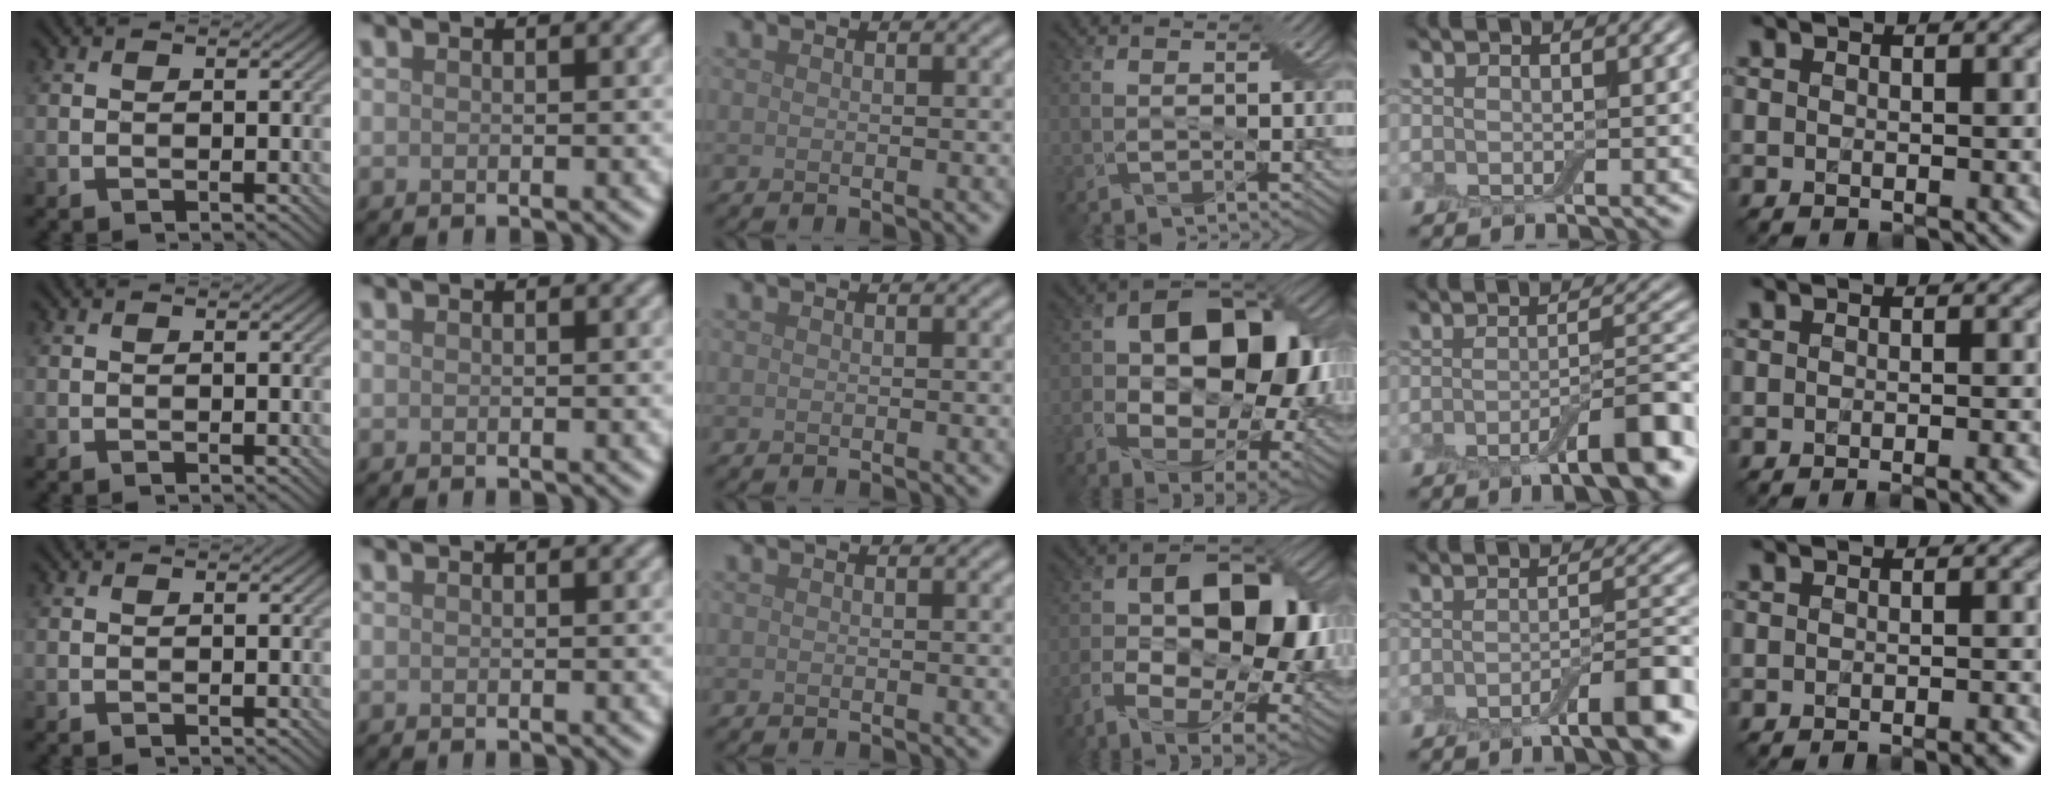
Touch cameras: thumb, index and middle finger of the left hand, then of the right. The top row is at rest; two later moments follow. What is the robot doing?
{"motion": "insert", "object": "backpack"}